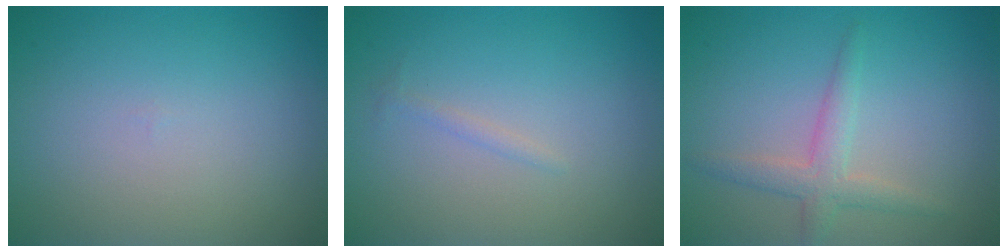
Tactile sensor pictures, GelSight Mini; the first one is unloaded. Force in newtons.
{"total": 0.6, "press": 0.6, "slide": 0.0}
{"total": 2.6, "press": 2.5, "slide": 0.1}